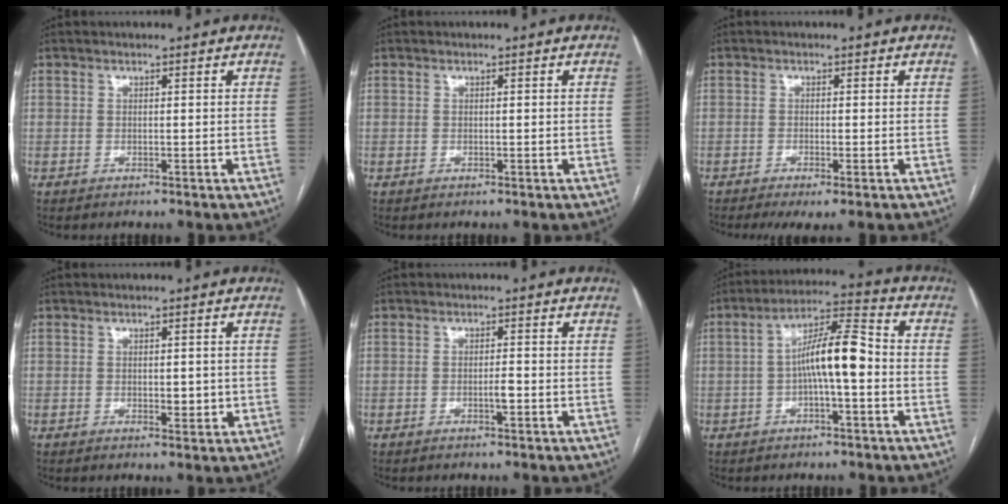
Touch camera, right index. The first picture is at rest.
{"total": 0.0}
{"total": 3.6, "force": [-2.2, 0.4, 2.9], "torque": [-0.044, -0.011, -0.034]}
{"total": 2.4, "force": [-0.2, 1.2, 2.1], "torque": [-0.027, -0.002, 0.004]}
{"total": 1.6, "force": [-0.5, 0.2, 1.5], "torque": [-0.026, 0.001, -0.008]}
{"total": 9.5, "force": [-1.0, 1.7, 9.3], "torque": [-0.165, 0.029, -0.021]}